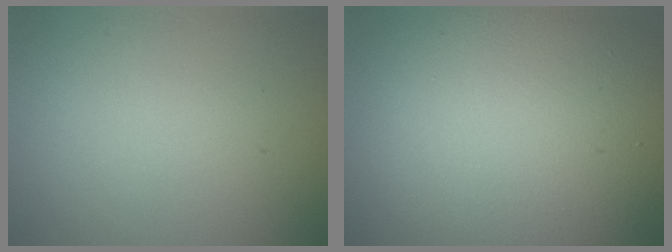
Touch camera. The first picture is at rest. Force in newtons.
{"total": 14.1, "press": 14.1, "slide": 0.9}